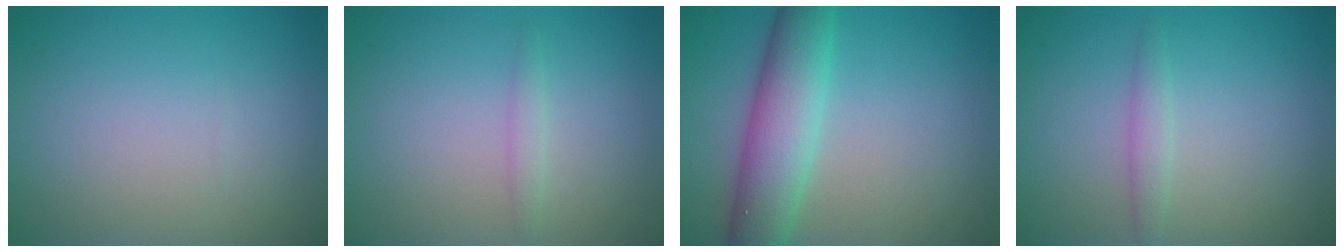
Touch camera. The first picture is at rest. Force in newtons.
{"total": 0.9, "press": 0.9, "slide": 0.1}
{"total": 6.3, "press": 6.3, "slide": 0.3}
{"total": 1.4, "press": 1.4, "slide": 0.0}